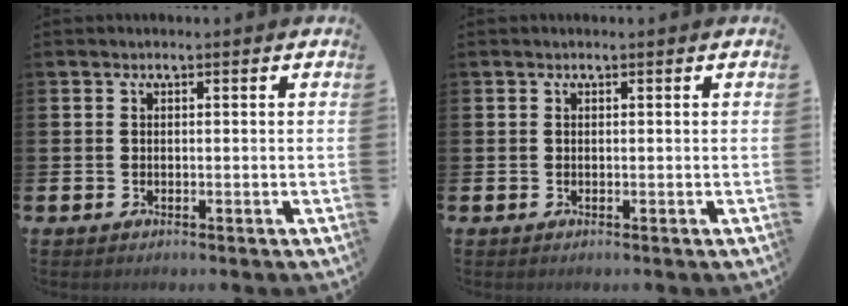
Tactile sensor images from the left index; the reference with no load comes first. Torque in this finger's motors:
{"motor_torque": [-1.12, -0.35, -0.70, -0.07]}